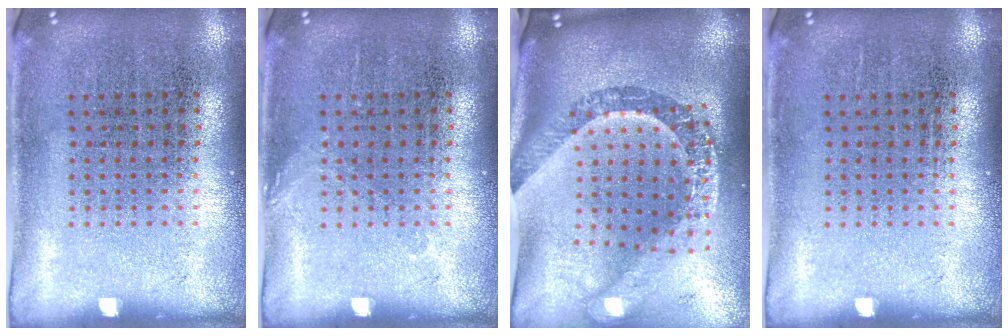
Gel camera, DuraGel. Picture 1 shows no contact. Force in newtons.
{"total": 0.6, "press": 0.6, "slide": 0.1}
{"total": 3.4, "press": 2.5, "slide": 2.4}
{"total": 0.0}